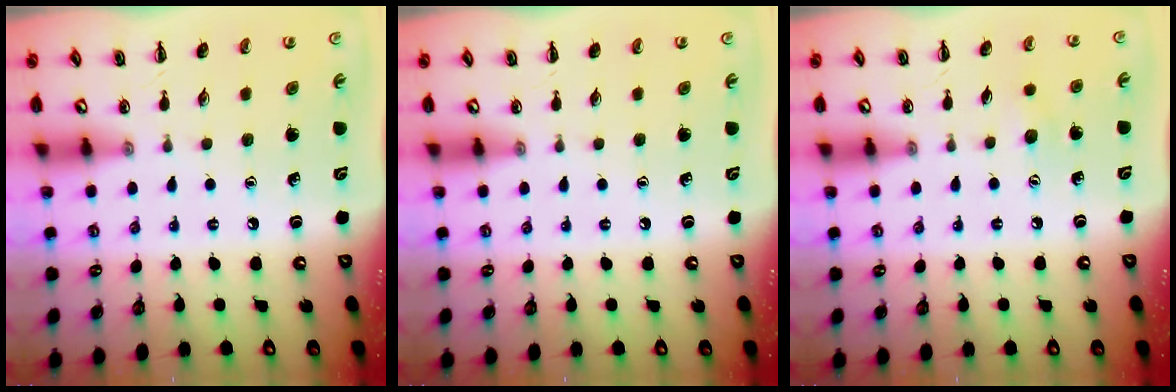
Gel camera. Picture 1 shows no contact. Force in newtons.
{"total": 0.0}
{"total": 4.6, "press": 4.5, "slide": 1.2}